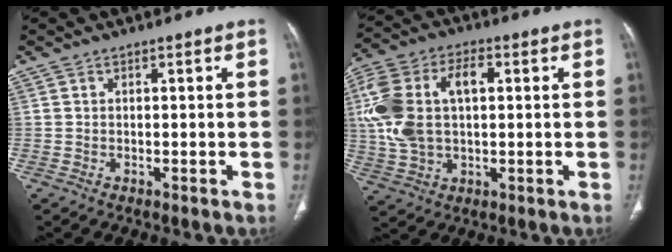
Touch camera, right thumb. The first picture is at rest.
{"total": 16.5, "force": [2.2, 9.8, 13.1], "torque": [-0.285, 0.023, 0.043]}